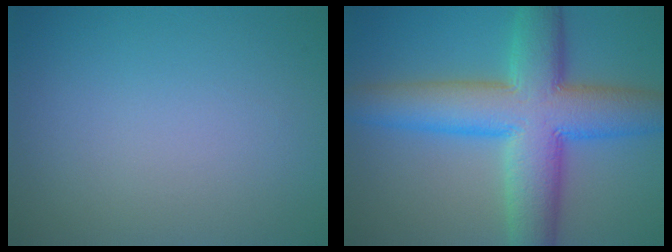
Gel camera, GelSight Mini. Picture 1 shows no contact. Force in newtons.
{"total": 11.2, "press": 11.2, "slide": 0.2}